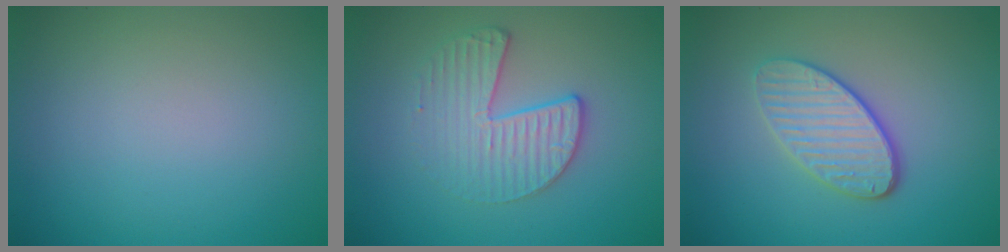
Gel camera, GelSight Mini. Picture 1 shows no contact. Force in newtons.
{"total": 3.4, "press": 2.8, "slide": 1.8}
{"total": 3.8, "press": 3.2, "slide": 2.1}